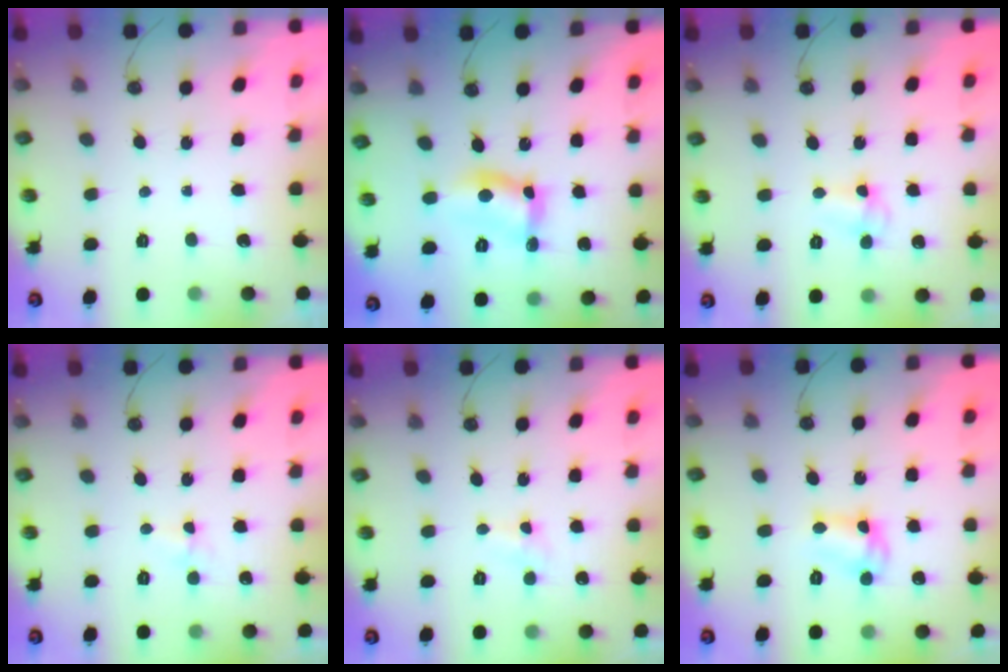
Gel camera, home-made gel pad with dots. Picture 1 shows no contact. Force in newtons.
{"total": 8.1, "press": 8.1, "slide": 0.6}
{"total": 4.7, "press": 3.3, "slide": 3.4}
{"total": 3.8, "press": 3.8, "slide": 0.5}
{"total": 3.8, "press": 3.8, "slide": 0.5}
{"total": 9.1, "press": 9.1, "slide": 0.9}